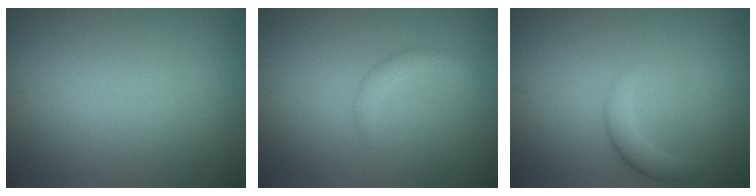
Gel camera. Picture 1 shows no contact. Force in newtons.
{"total": 1.6, "press": 1.6, "slide": 0.0}
{"total": 1.9, "press": 1.9, "slide": 0.2}